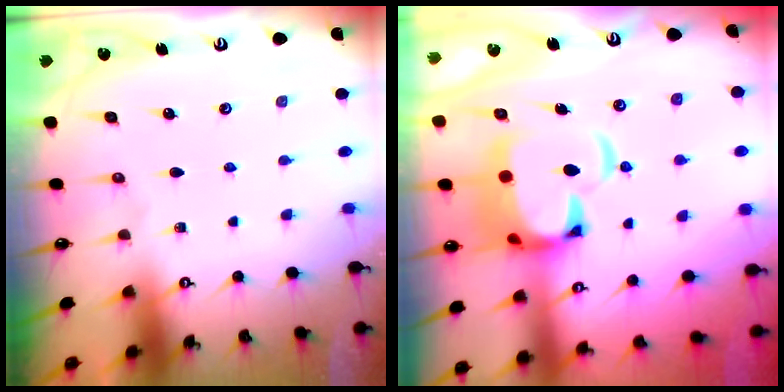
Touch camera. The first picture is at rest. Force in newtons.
{"total": 8.7, "press": 8.5, "slide": 1.8}